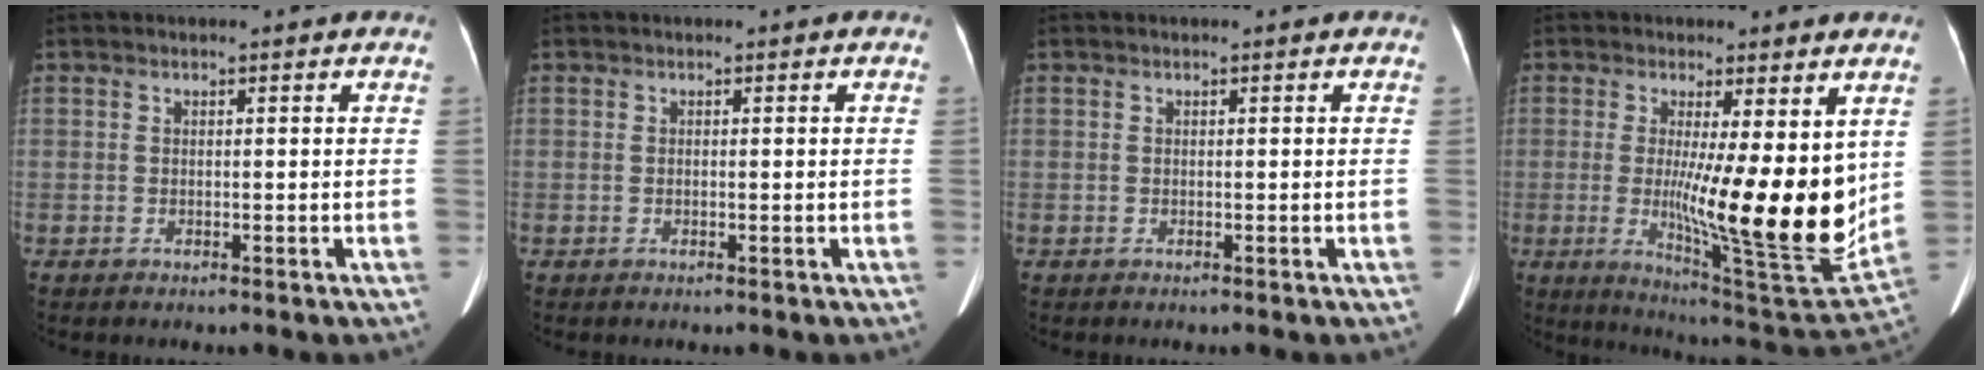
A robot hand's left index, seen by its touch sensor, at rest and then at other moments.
{"total": 0.0}
{"total": 0.0}
{"total": 16.1, "force": [0.8, 1.8, 16.0], "torque": [-0.239, -0.044, 0.018]}